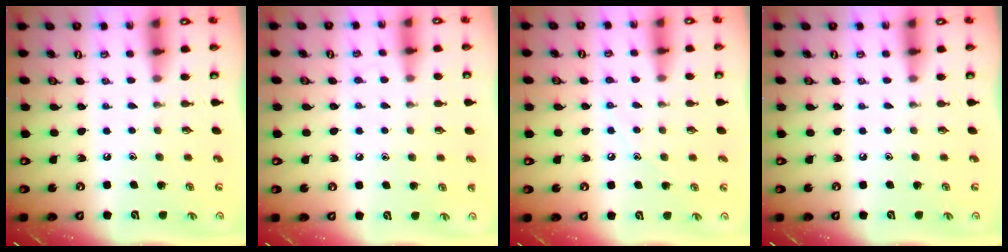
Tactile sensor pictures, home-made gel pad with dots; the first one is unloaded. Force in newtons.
{"total": 4.3, "press": 4.3, "slide": 0.4}
{"total": 5.9, "press": 5.8, "slide": 0.8}
{"total": 0.0}